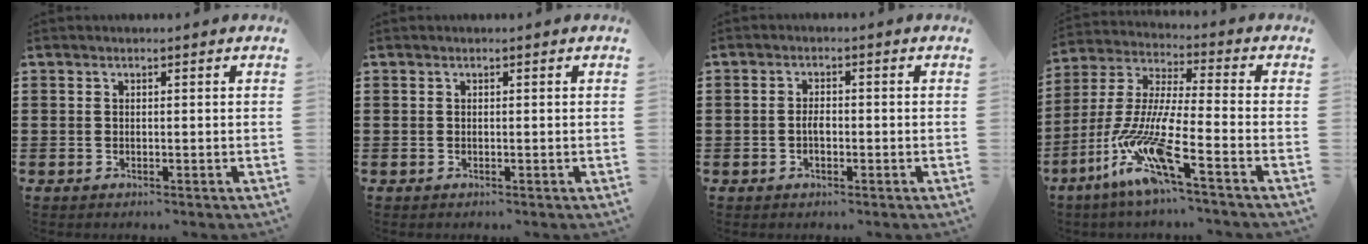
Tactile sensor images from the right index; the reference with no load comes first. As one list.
[{"total": 0.0}, {"total": 2.2, "force": [-0.6, 0.9, 1.9], "torque": [-0.039, 0.000, -0.010]}, {"total": 12.8, "force": [-8.1, 1.6, 9.8], "torque": [-0.225, -0.017, -0.163]}]